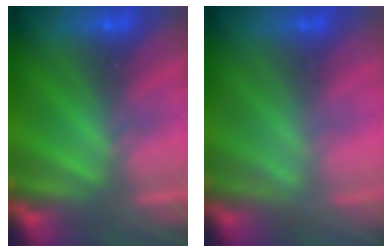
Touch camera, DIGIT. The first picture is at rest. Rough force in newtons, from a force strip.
{"total": 2.4}